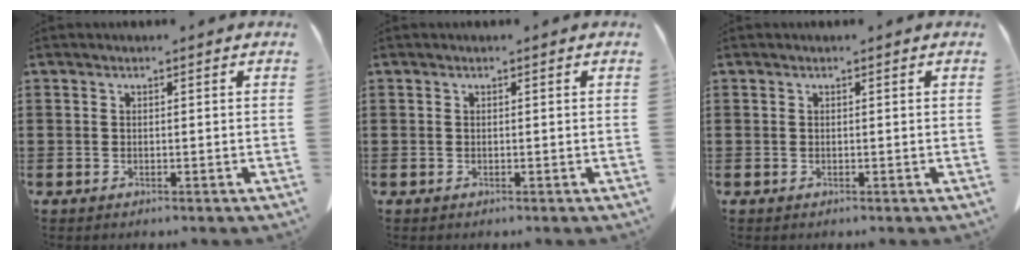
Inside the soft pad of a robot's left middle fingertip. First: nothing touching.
{"total": 0.0}
{"total": 0.0}